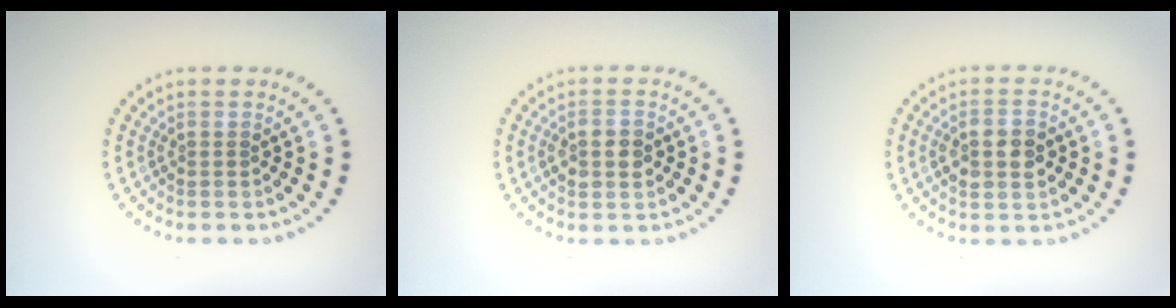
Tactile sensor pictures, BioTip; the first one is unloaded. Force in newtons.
{"total": 3.0, "press": 3.0, "slide": 0.2}
{"total": 2.9, "press": 2.9, "slide": 0.2}